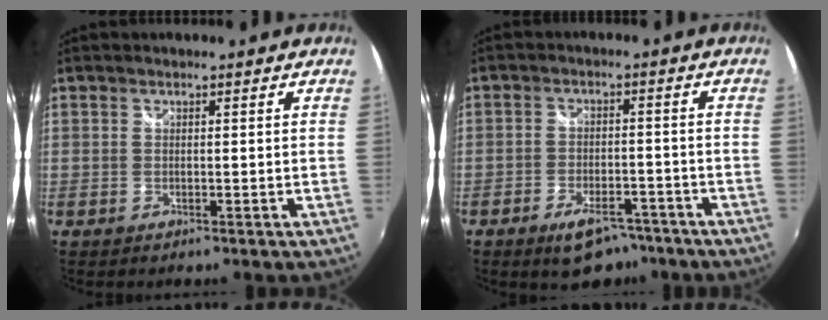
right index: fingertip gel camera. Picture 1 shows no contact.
{"total": 8.6, "force": [-6.2, 4.1, 4.3], "torque": [-0.092, 0.004, -0.088]}